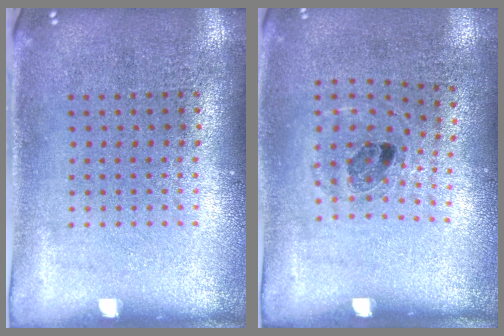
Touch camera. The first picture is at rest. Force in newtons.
{"total": 1.0, "press": 0.9, "slide": 0.6}